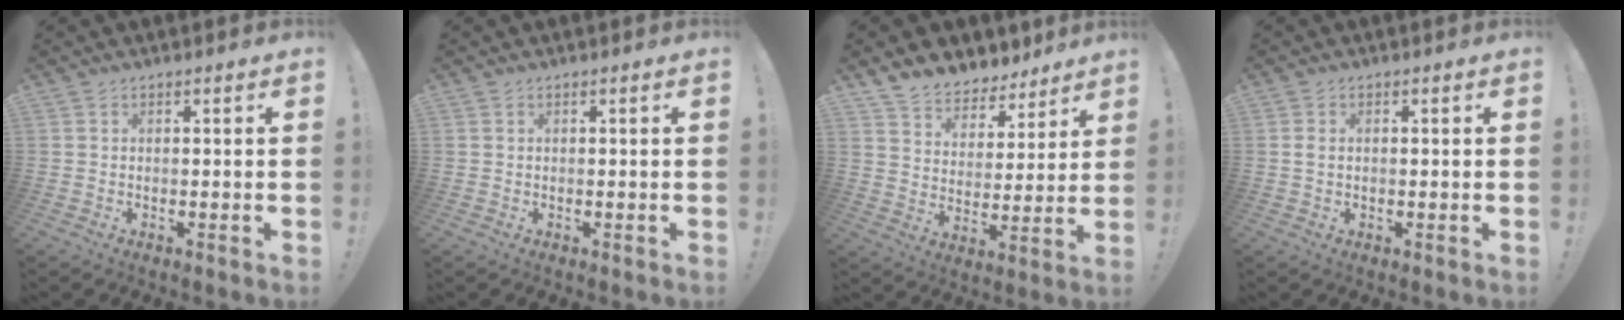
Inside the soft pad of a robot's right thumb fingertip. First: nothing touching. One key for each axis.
{"total": 0.0}
{"total": 7.8, "fx": 6.6, "fy": 4.2, "fz": 0.6, "tx": -0.014, "ty": -0.062, "tz": 0.127}
{"total": 1.6, "fx": 0.3, "fy": 1.0, "fz": 1.2, "tx": -0.032, "ty": 0.007, "tz": 0.006}